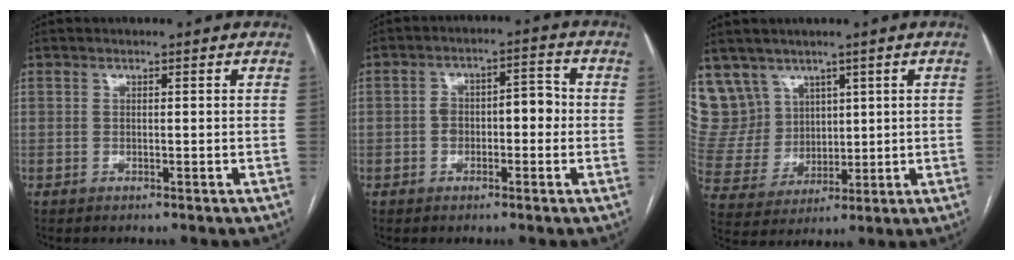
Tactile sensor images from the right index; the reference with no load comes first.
{"total": 6.0, "force": [-0.6, 3.2, 5.0], "torque": [-0.080, 0.035, -0.009]}
{"total": 9.8, "force": [6.5, 7.3, 0.4], "torque": [-0.022, 0.033, 0.150]}